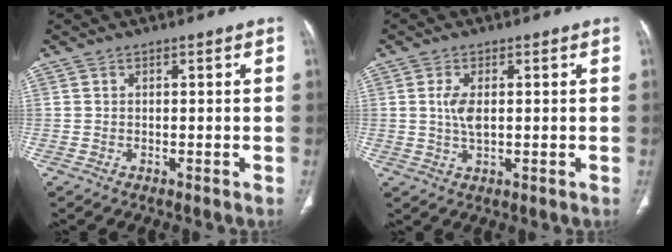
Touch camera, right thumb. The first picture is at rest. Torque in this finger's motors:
{"motor_torque": [0.10, 0.07, -0.15, 0.13, 0.08]}